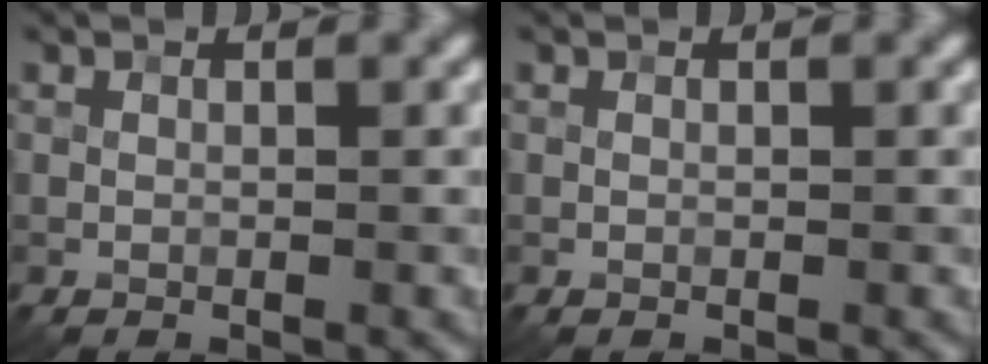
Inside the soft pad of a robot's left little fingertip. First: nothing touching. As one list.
[{"total": 0.0}]